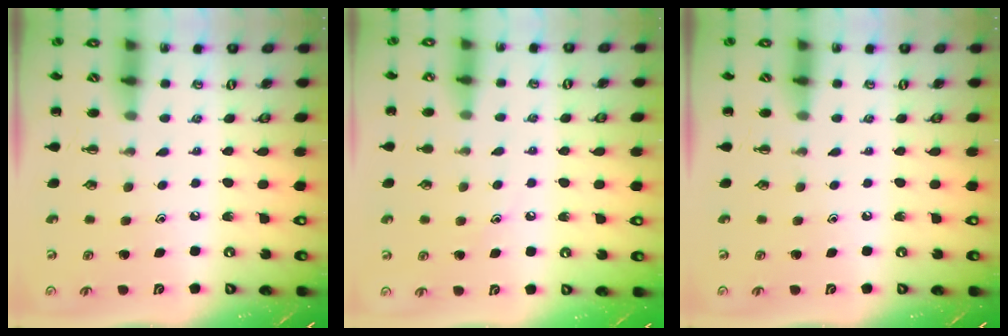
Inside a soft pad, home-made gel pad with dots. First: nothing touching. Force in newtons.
{"total": 7.3, "press": 7.0, "slide": 2.1}
{"total": 0.0}